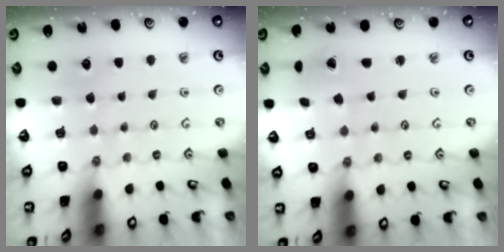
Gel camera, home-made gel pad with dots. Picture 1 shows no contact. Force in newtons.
{"total": 0.7, "press": 0.7, "slide": 0.1}